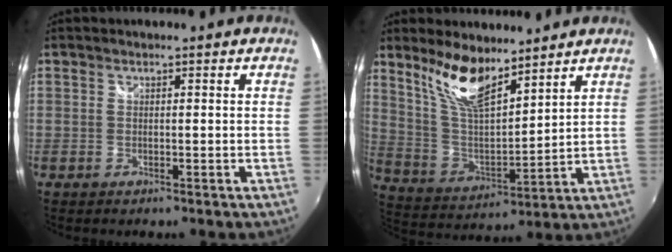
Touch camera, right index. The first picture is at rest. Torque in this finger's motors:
{"motor_torque": [0.52, 0.51, 0.54, 0.09]}